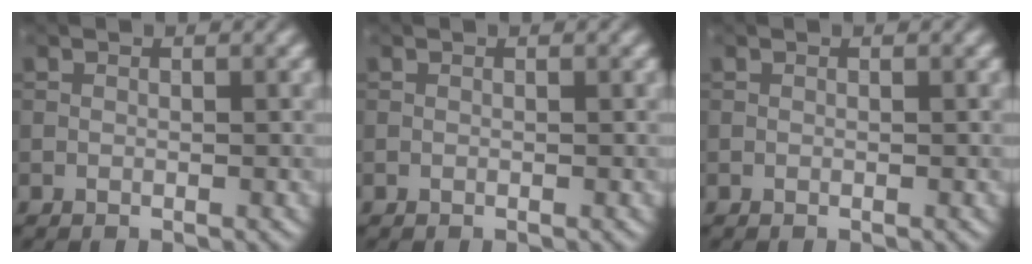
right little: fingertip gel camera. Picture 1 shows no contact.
{"total": 0.0}
{"total": 0.0}